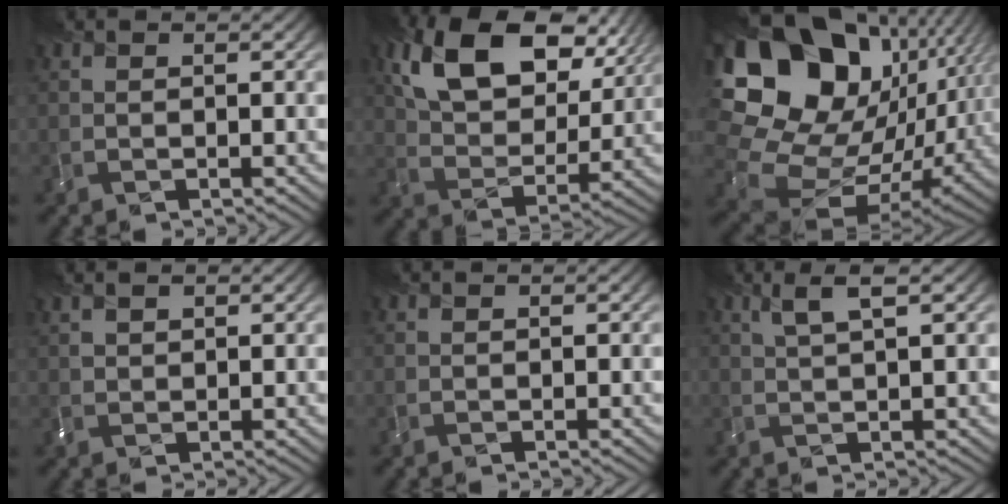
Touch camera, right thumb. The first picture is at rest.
{"total": 14.1, "force": [6.5, 8.4, 9.3], "torque": [-0.178, 0.008, 0.118]}
{"total": 21.6, "force": [5.6, 15.8, 13.5], "torque": [-0.311, -0.014, 0.136]}
{"total": 1.8, "force": [1.3, 0.9, 0.8], "torque": [-0.024, 0.005, 0.032]}
{"total": 0.0}
{"total": 2.9, "force": [1.4, 0.4, 2.5], "torque": [-0.045, 0.007, 0.028]}